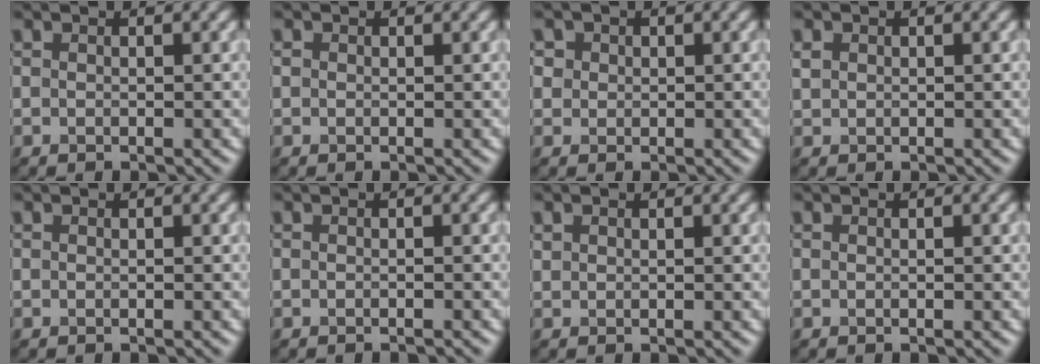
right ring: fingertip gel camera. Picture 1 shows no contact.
{"total": 0.0}
{"total": 1.1, "force": [0.6, 0.8, -0.4], "torque": [-0.011, 0.011, 0.014]}
{"total": 0.8, "force": [-0.2, -0.4, -0.7], "torque": [-0.008, 0.004, 0.021]}
{"total": 0.0}
{"total": 0.5, "force": [-0.5, 0.2, 0.1], "torque": [0.011, -0.004, -0.012]}
{"total": 1.0, "force": [0.3, -0.5, -0.8], "torque": [-0.003, -0.001, 0.020]}
{"total": 0.0}